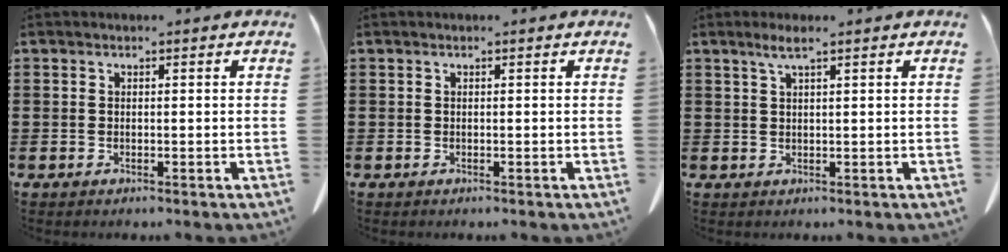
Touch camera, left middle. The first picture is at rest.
{"total": 0.0}
{"total": 2.1, "force": [1.3, 0.1, 1.7], "torque": [-0.036, 0.001, 0.022]}